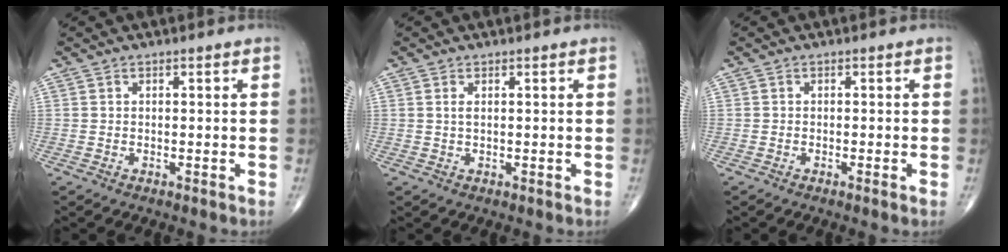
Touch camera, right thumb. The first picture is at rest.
{"total": 1.0, "force": [0.3, 0.4, 0.9], "torque": [-0.020, 0.002, 0.008]}
{"total": 0.9, "force": [-0.4, -0.1, 0.8], "torque": [-0.019, -0.002, -0.008]}